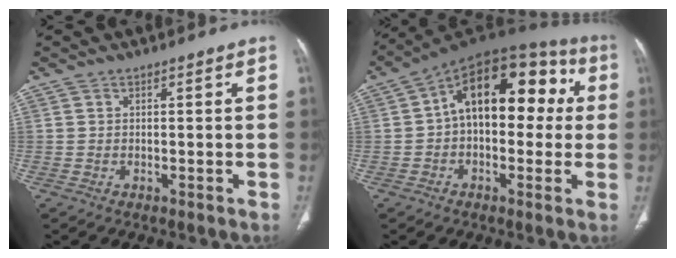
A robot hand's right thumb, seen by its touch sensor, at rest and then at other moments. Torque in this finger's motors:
{"motor_torque": [-0.44, 1.45, 0.91, 0.60, 0.25]}